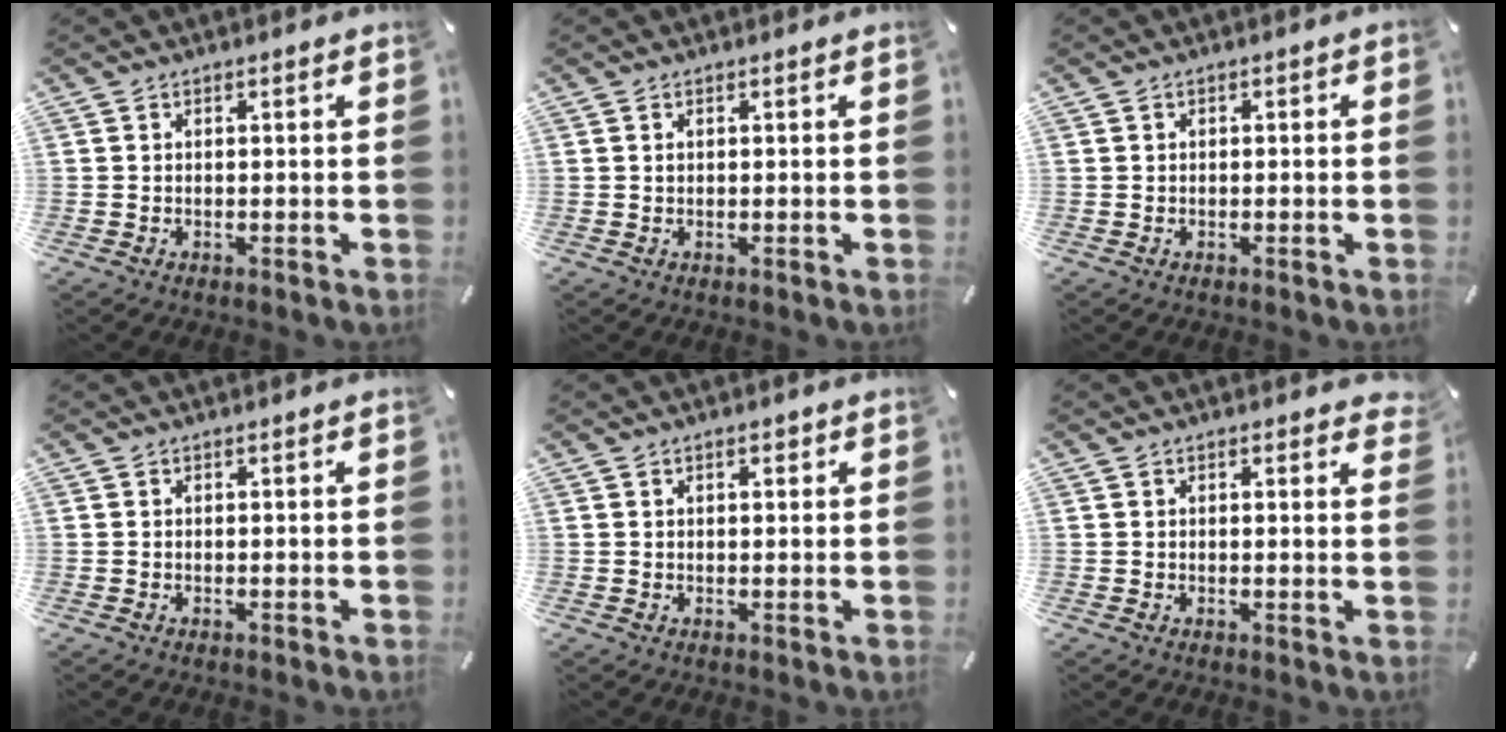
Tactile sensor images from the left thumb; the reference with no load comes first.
{"total": 0.6, "force": [0.2, 0.3, 0.5], "torque": [-0.011, 0.000, 0.003]}
{"total": 0.7, "force": [-0.2, 0.6, 0.4], "torque": [-0.006, 0.003, -0.005]}
{"total": 0.0}
{"total": 1.8, "force": [0.8, 0.9, 1.3], "torque": [-0.020, 0.002, 0.010]}
{"total": 1.4, "force": [0.9, 0.6, 0.9], "torque": [-0.004, -0.005, 0.013]}